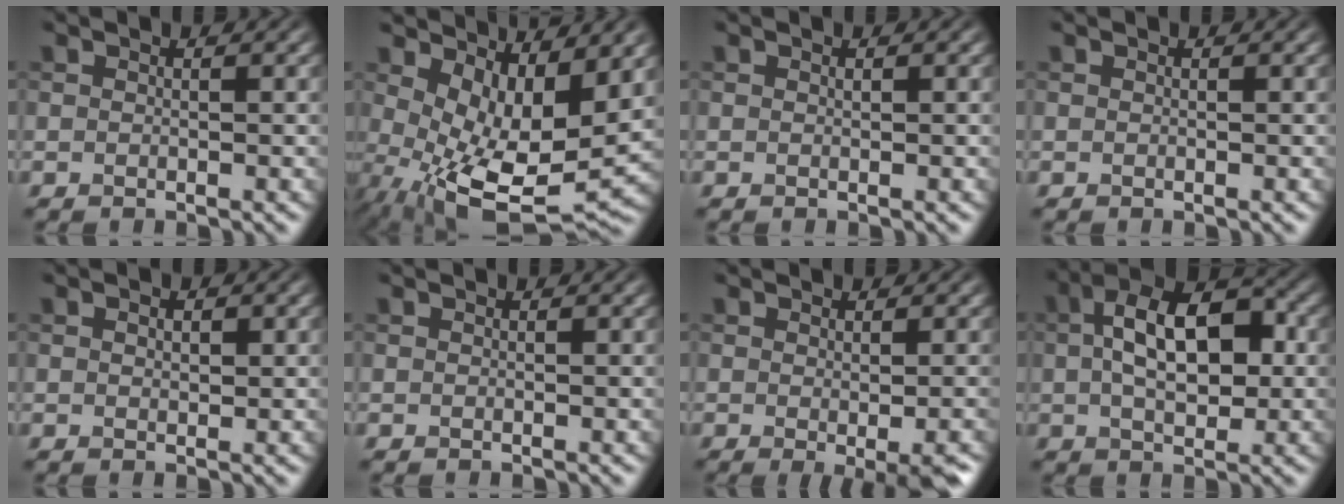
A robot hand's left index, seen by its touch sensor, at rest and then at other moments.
{"total": 10.0, "force": [0.4, 4.6, 8.8], "torque": [-0.158, -0.030, 0.022]}
{"total": 0.0}
{"total": 0.0}
{"total": 1.1, "force": [0.4, 0.6, 0.8], "torque": [-0.013, 0.000, 0.007]}
{"total": 0.0}
{"total": 4.1, "force": [-1.4, 0.7, 3.8], "torque": [-0.048, -0.007, -0.015]}
{"total": 8.5, "force": [0.7, 4.5, 7.2], "torque": [-0.120, 0.018, 0.004]}